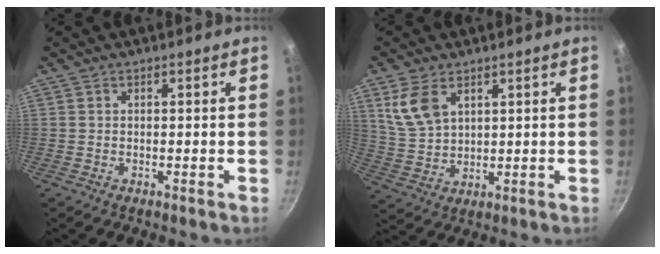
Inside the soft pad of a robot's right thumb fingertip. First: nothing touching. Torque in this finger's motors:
{"motor_torque": [-0.01, 0.09, 0.08, -0.02, 0.08]}